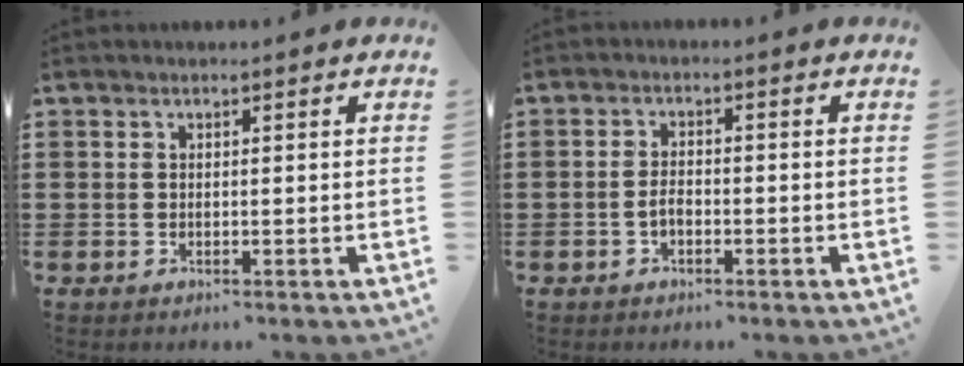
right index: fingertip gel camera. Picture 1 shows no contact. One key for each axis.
{"total": 2.1, "fx": -0.9, "fy": 1.0, "fz": 1.6, "tx": -0.039, "ty": 0.000, "tz": -0.019}